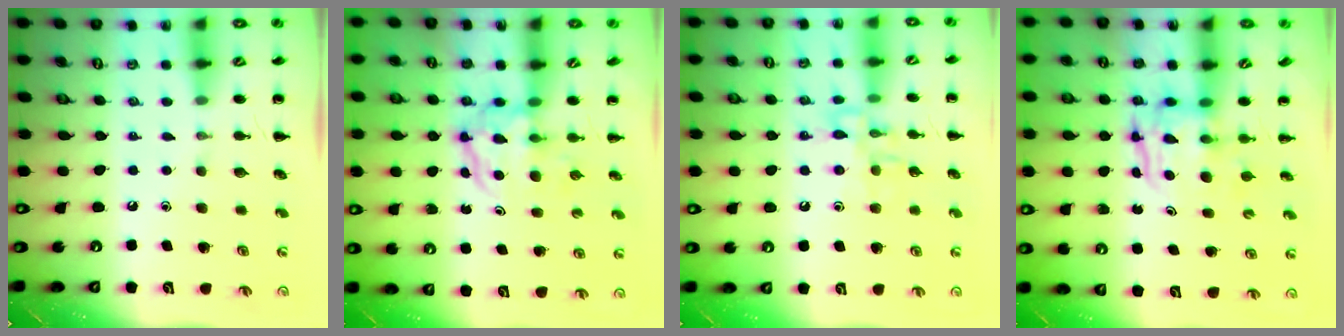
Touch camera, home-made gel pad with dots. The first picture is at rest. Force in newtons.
{"total": 3.8, "press": 3.7, "slide": 0.4}
{"total": 10.6, "press": 10.6, "slide": 0.6}
{"total": 3.8, "press": 3.8, "slide": 0.4}